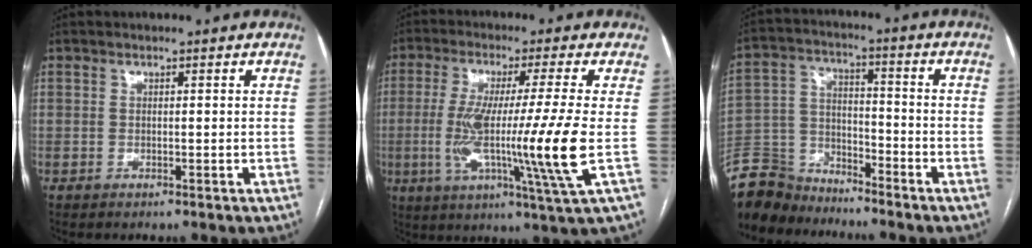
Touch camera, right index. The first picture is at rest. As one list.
[{"total": 15.7, "force": [-2.0, -1.6, 15.4], "torque": [-0.292, -0.030, -0.043]}, {"total": 10.0, "force": [-9.4, 3.4, 0.4], "torque": [-0.016, 0.015, -0.186]}]